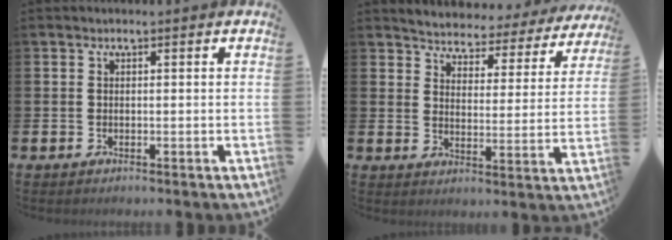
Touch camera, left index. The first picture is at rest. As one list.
[{"total": 3.9, "force": [3.8, 0.8, 0.1], "torque": [-0.026, -0.037, 0.059]}]